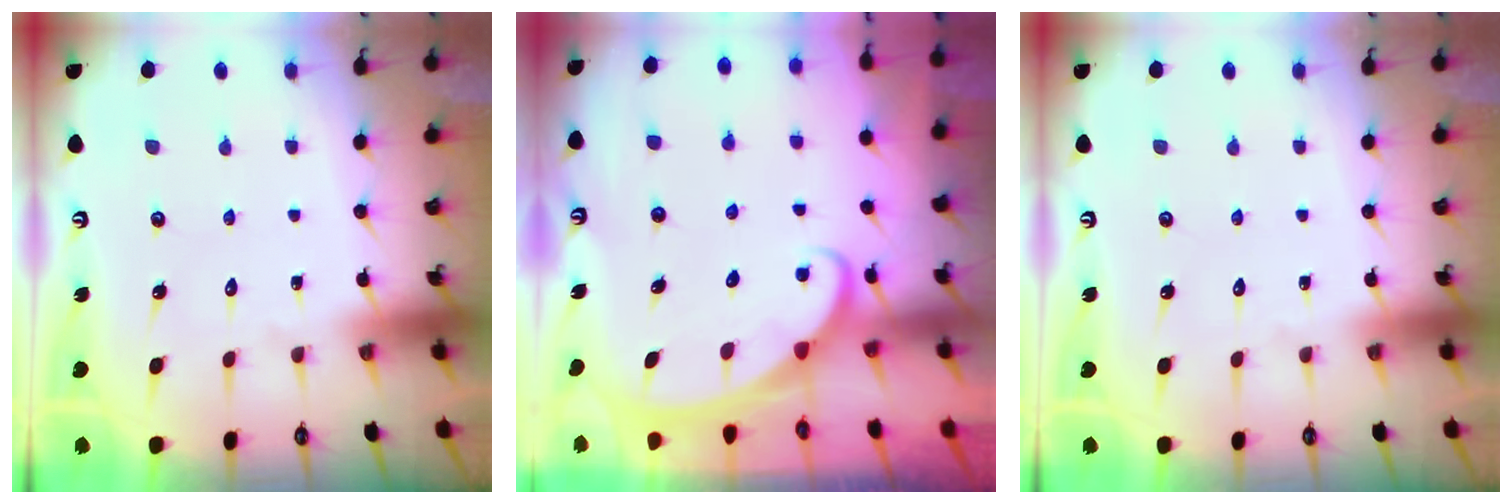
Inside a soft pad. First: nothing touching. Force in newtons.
{"total": 2.5, "press": 2.5, "slide": 0.3}
{"total": 0.0}